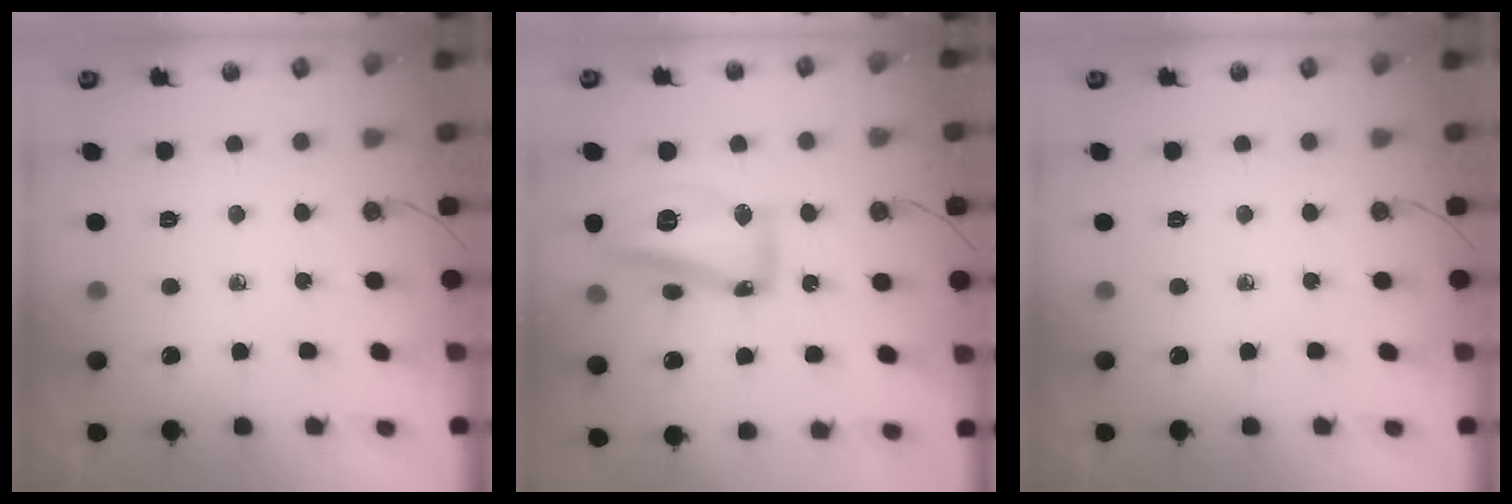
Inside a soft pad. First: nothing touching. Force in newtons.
{"total": 15.9, "press": 15.8, "slide": 1.4}
{"total": 0.0}